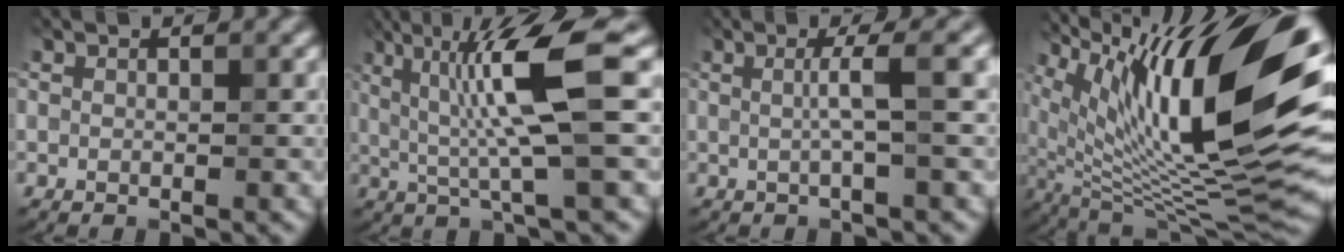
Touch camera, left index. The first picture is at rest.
{"total": 8.3, "force": [1.5, 0.8, 8.2], "torque": [-0.144, 0.004, 0.028]}
{"total": 2.8, "force": [0.3, 0.1, 2.8], "torque": [-0.053, 0.011, 0.001]}
{"total": 18.0, "force": [7.5, 5.8, 15.3], "torque": [-0.245, 0.031, 0.133]}